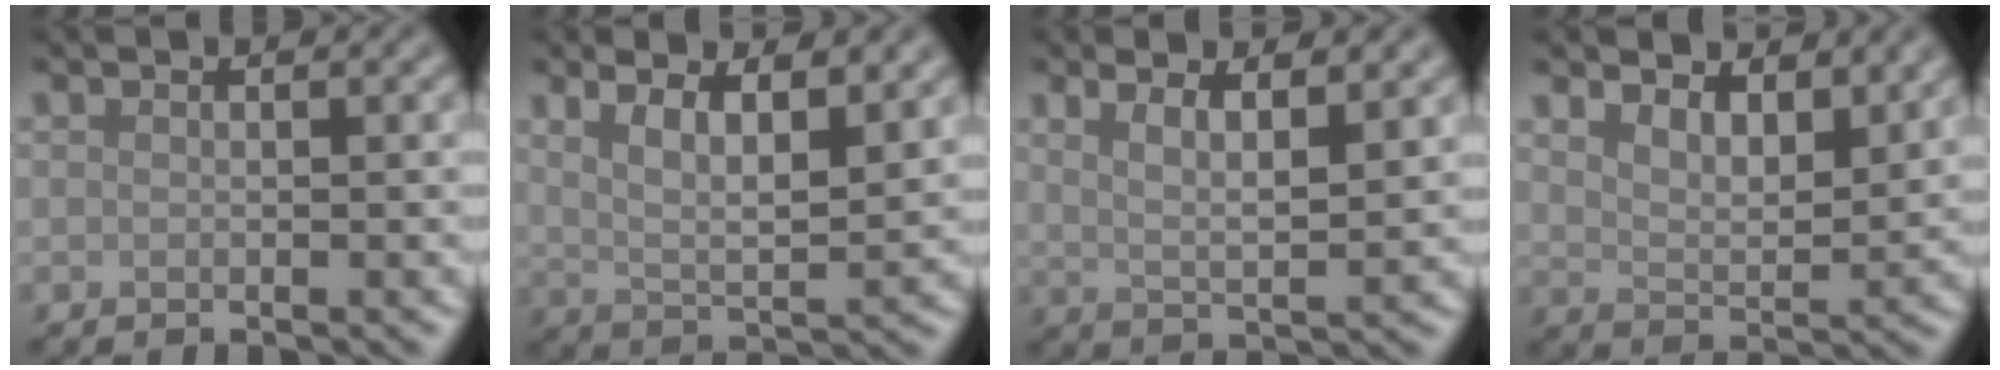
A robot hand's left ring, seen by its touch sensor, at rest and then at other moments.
{"total": 5.9, "force": [3.1, 1.9, 4.6], "torque": [-0.084, -0.005, 0.056]}
{"total": 4.6, "force": [2.8, 1.4, 3.4], "torque": [-0.054, 0.005, 0.038]}
{"total": 5.0, "force": [3.8, 1.9, 2.8], "torque": [-0.053, -0.003, 0.057]}